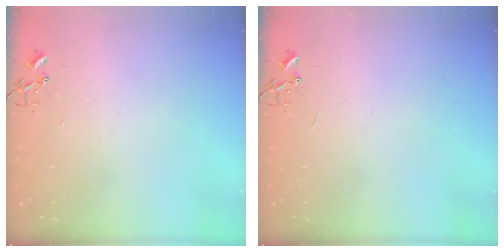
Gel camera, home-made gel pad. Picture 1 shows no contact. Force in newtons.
{"total": 0.0}